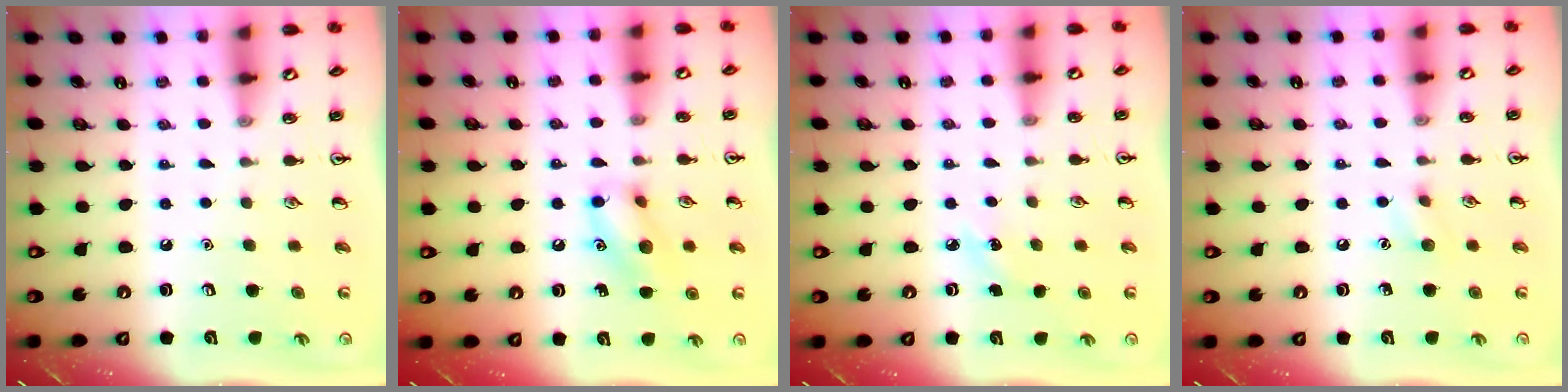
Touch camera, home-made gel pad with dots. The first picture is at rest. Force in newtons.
{"total": 10.8, "press": 10.7, "slide": 1.3}
{"total": 3.8, "press": 3.6, "slide": 1.3}
{"total": 5.7, "press": 5.5, "slide": 1.7}